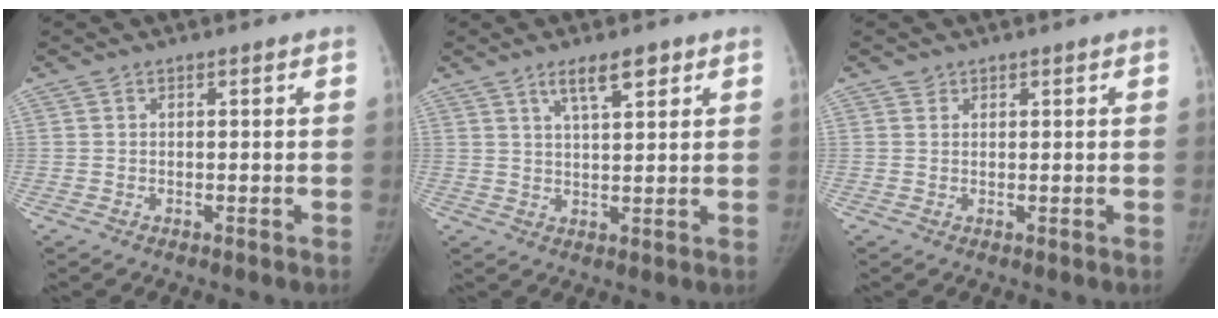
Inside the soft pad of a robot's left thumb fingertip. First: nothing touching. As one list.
[{"total": 6.0, "force": [3.5, 1.9, 4.5], "torque": [-0.059, -0.015, 0.058]}, {"total": 0.8, "force": [0.5, 0.6, -0.1], "torque": [0.013, -0.002, 0.005]}]